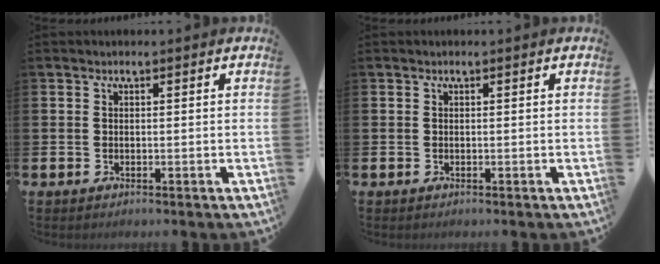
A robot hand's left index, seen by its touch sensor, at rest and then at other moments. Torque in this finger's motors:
{"motor_torque": [-0.01, 0.01, 0.00, -0.01]}